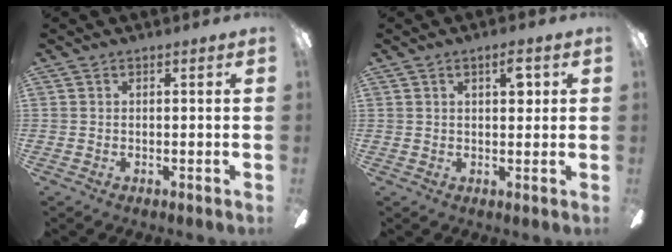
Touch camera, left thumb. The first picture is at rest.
{"total": 4.3, "force": [1.8, 1.9, 3.4], "torque": [-0.047, -0.001, 0.023]}